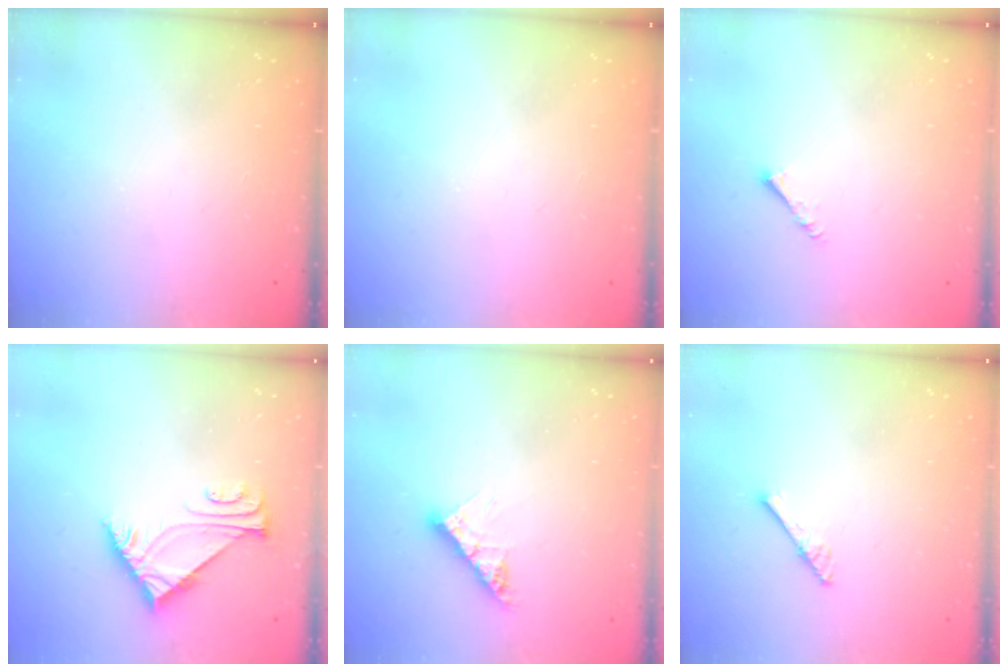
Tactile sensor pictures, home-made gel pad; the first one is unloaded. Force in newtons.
{"total": 0.0}
{"total": 1.6, "press": 1.6, "slide": 0.3}
{"total": 5.4, "press": 5.3, "slide": 1.0}
{"total": 8.6, "press": 8.5, "slide": 0.9}
{"total": 3.0, "press": 3.0, "slide": 0.3}